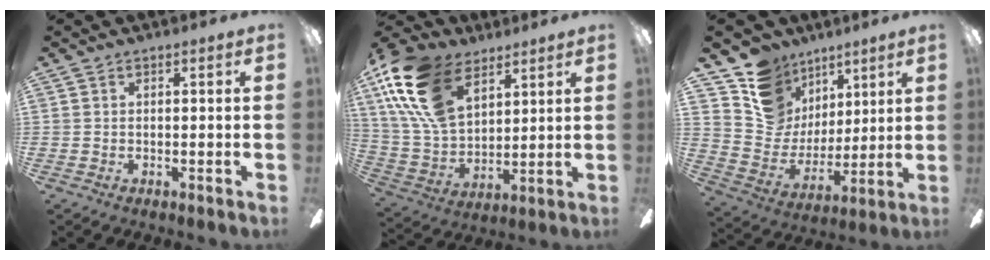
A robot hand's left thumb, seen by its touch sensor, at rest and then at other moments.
{"total": 21.1, "force": [10.9, 12.5, 13.1], "torque": [-0.303, -0.033, 0.200]}
{"total": 13.6, "force": [8.3, 10.3, 2.9], "torque": [-0.072, -0.061, 0.169]}